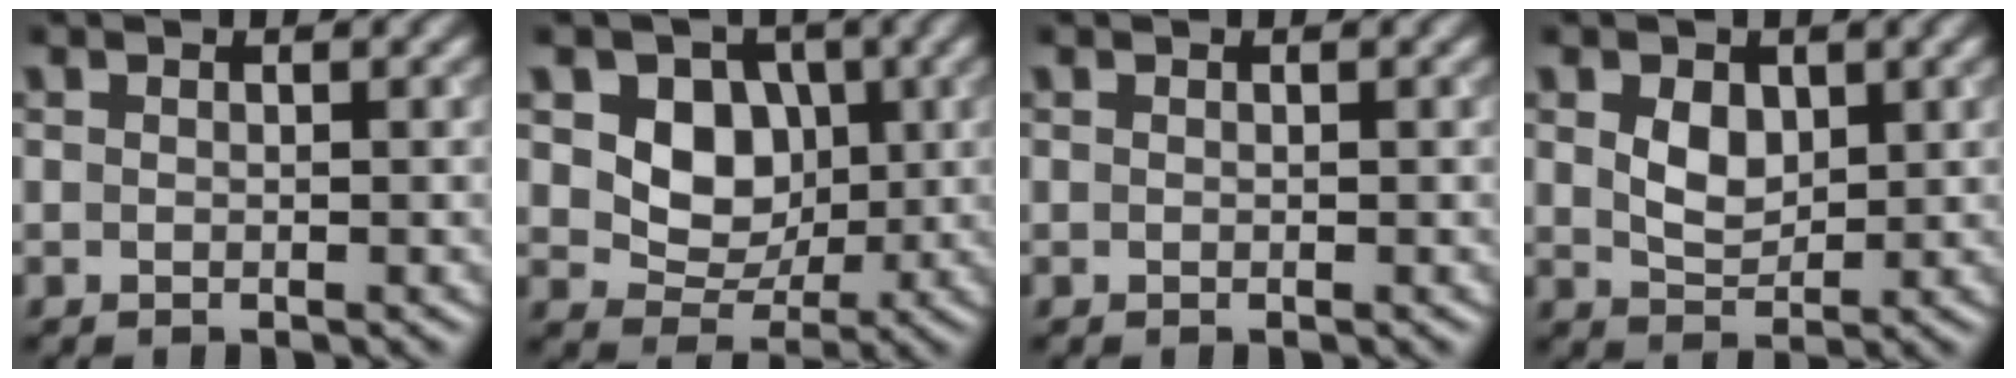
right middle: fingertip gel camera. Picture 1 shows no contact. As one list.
[{"total": 5.5, "force": [1.1, 4.4, 3.2], "torque": [-0.055, -0.006, 0.010]}, {"total": 0.0}, {"total": 2.8, "force": [0.9, 1.9, 1.9], "torque": [-0.040, -0.003, 0.019]}]